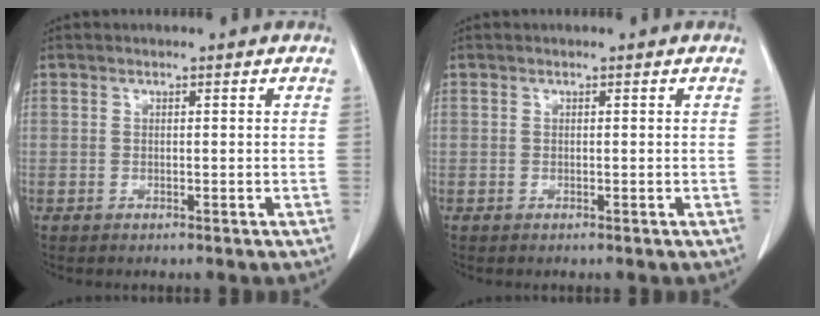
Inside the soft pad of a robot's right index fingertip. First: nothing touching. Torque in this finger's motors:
{"motor_torque": [0.00, 0.00, 0.02, 0.00]}